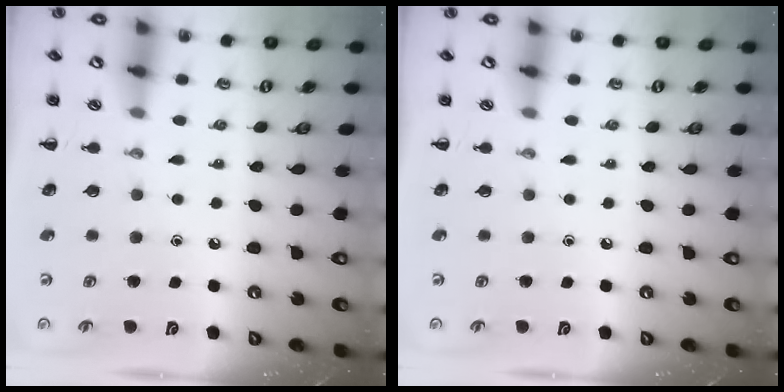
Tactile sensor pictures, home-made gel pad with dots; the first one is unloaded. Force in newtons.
{"total": 0.0}